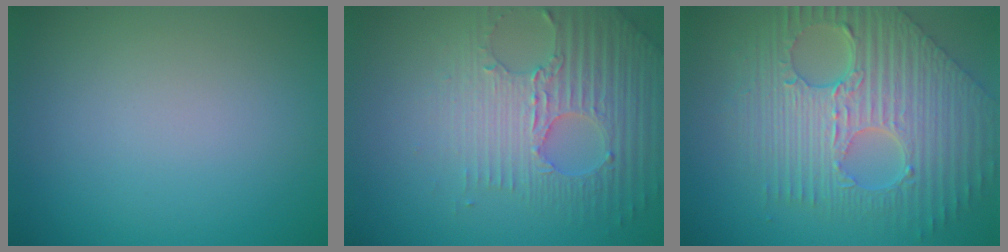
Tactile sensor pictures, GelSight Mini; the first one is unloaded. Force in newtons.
{"total": 4.7, "press": 4.3, "slide": 2.0}
{"total": 10.1, "press": 7.1, "slide": 7.2}